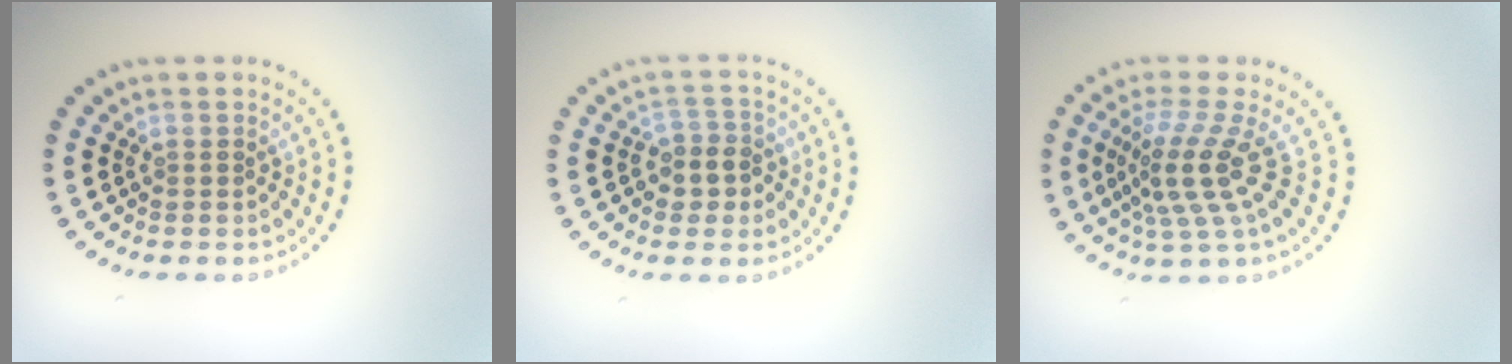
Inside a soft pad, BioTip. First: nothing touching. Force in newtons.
{"total": 2.5, "press": 2.2, "slide": 1.0}
{"total": 4.2, "press": 2.9, "slide": 3.1}